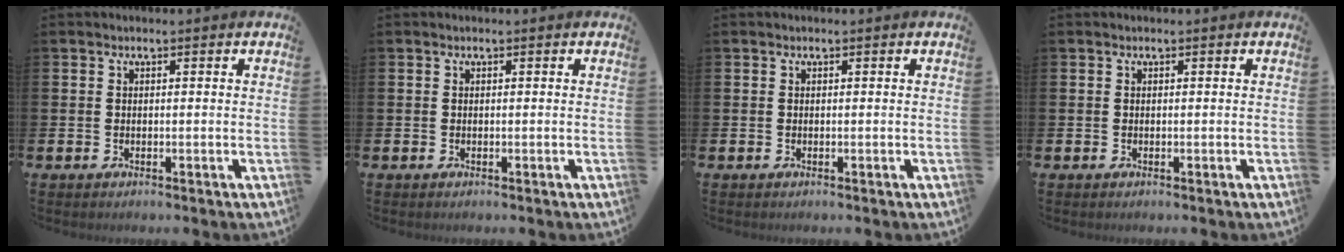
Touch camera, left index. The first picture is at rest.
{"total": 0.0}
{"total": 0.0}
{"total": 0.0}